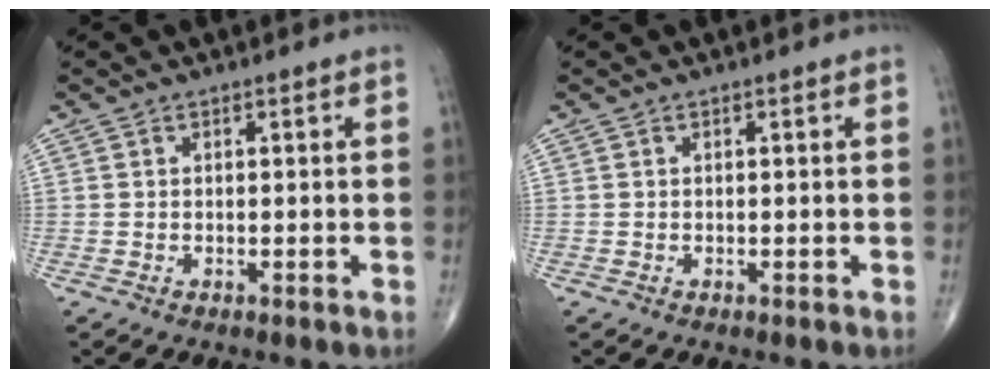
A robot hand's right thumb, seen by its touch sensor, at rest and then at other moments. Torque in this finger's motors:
{"motor_torque": [0.00, 0.00, 0.00, 0.00, 0.00]}